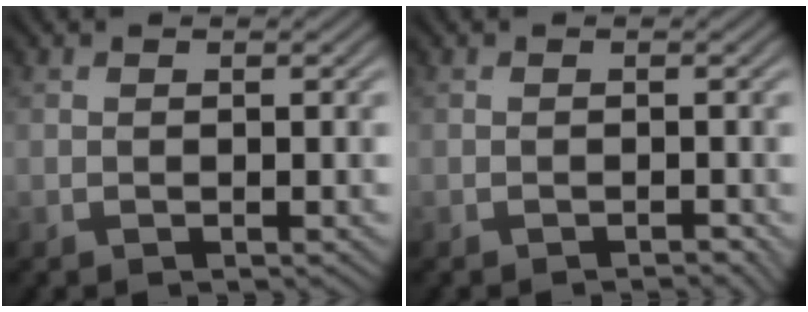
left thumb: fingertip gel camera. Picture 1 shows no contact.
{"total": 0.7, "force": [-0.7, 0.1, 0.3], "torque": [-0.001, 0.004, -0.010]}